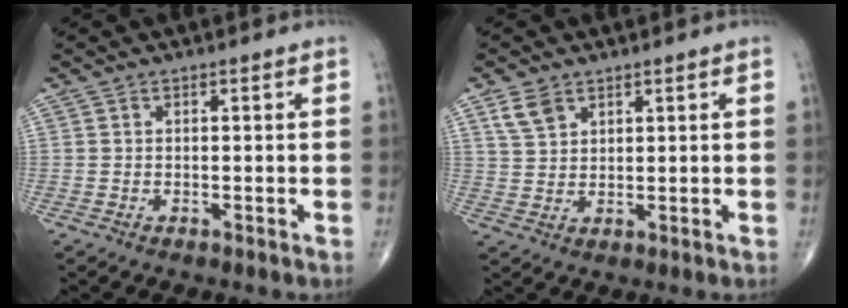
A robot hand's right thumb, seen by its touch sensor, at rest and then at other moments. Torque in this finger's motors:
{"motor_torque": [-0.36, 0.36, 0.23, 0.18, 0.00]}